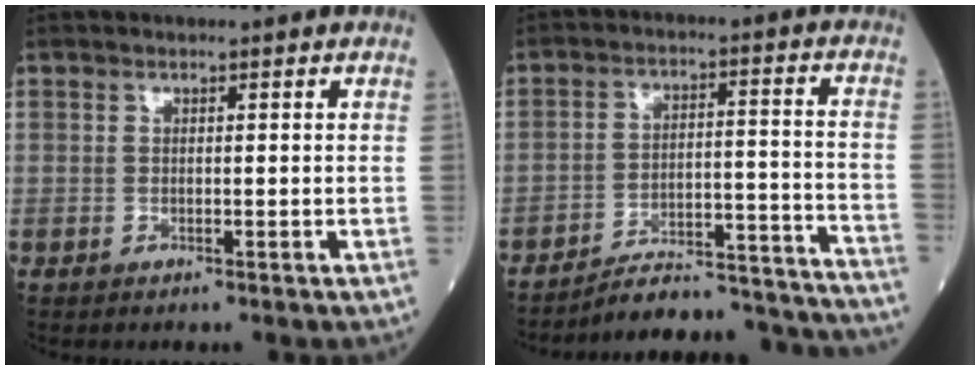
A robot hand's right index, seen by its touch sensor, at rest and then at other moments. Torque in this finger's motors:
{"motor_torque": [-0.61, -0.46, -0.15, -0.02]}